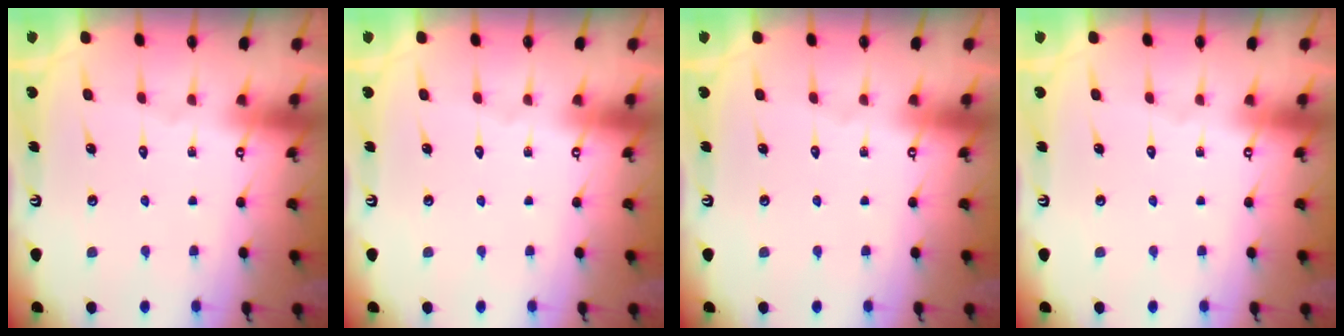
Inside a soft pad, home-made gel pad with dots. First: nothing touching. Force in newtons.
{"total": 0.0}
{"total": 0.0}
{"total": 0.0}